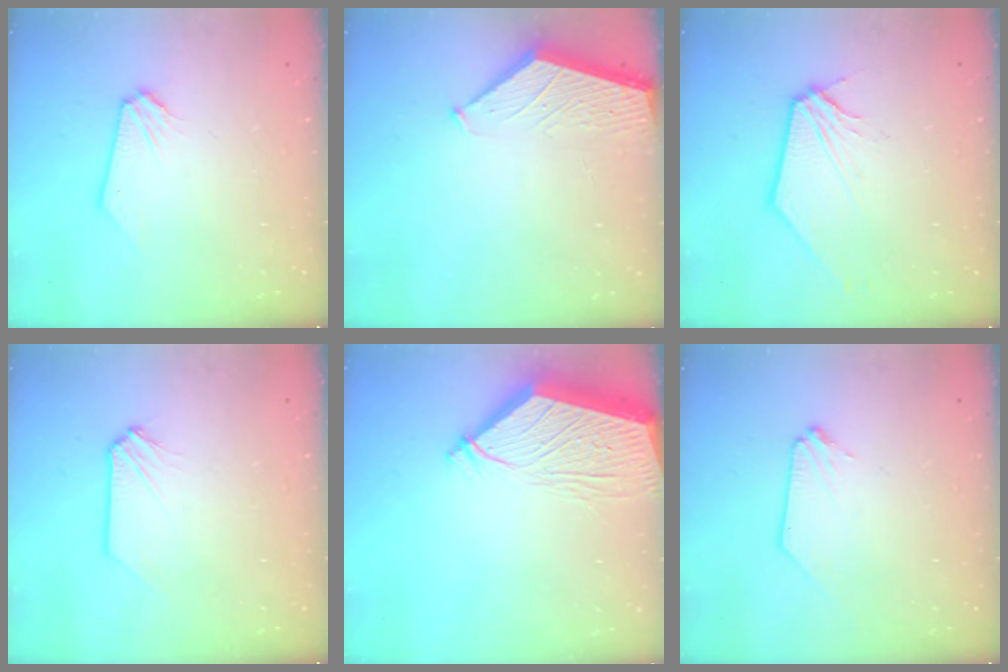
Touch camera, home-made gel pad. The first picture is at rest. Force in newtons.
{"total": 1.8, "press": 1.8, "slide": 0.2}
{"total": 1.8, "press": 1.8, "slide": 0.3}
{"total": 0.0}
{"total": 8.4, "press": 8.3, "slide": 0.9}
{"total": 0.0}